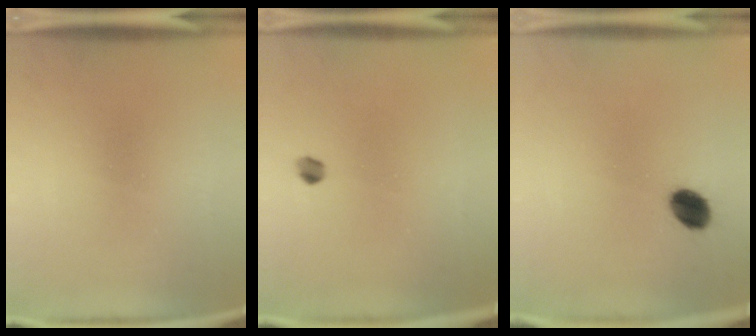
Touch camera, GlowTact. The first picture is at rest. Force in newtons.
{"total": 1.7}
{"total": 6.5}